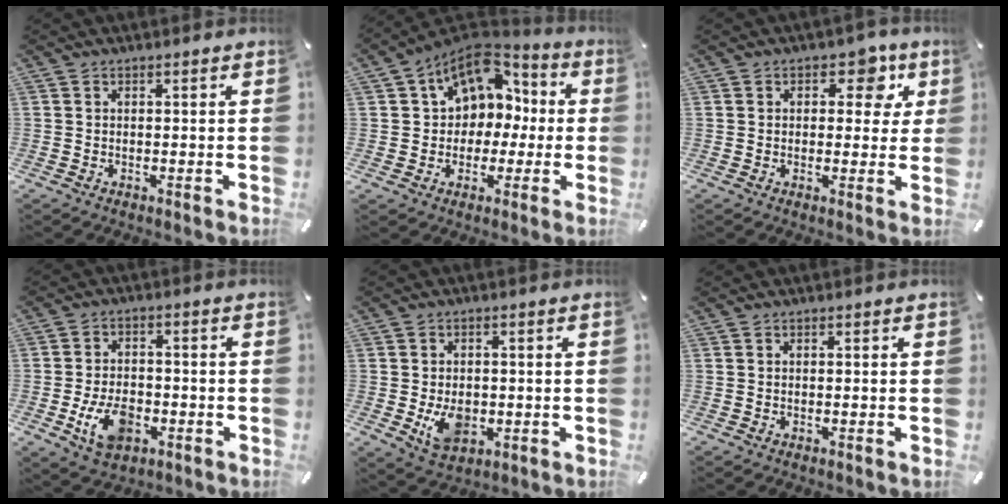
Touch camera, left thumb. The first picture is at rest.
{"total": 11.8, "force": [4.3, 9.8, 5.0], "torque": [-0.079, -0.020, 0.085]}
{"total": 7.2, "force": [2.7, 4.9, 4.6], "torque": [-0.037, -0.011, 0.036]}
{"total": 9.3, "force": [-3.2, 6.1, 6.2], "torque": [-0.119, 0.003, -0.060]}
{"total": 7.8, "force": [-1.2, 5.8, 5.1], "torque": [-0.088, -0.003, -0.020]}
{"total": 0.0}